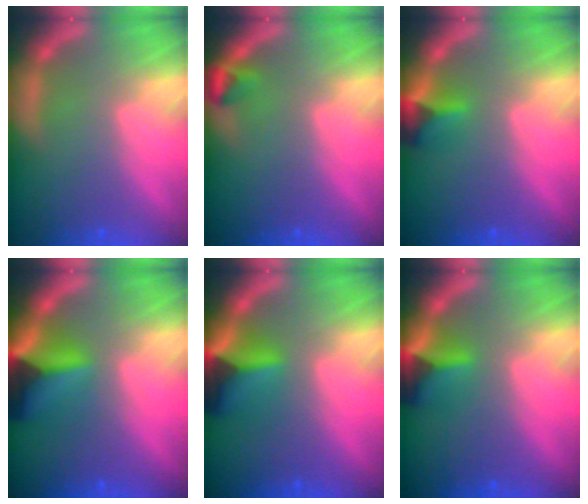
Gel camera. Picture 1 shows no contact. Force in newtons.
{"total": 1.5}
{"total": 2.9}
{"total": 7.9}
{"total": 6.4}
{"total": 4.5}